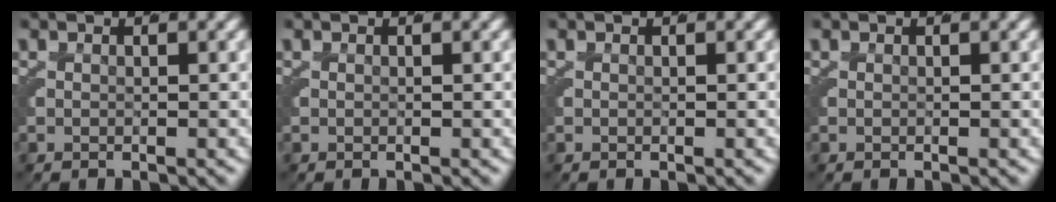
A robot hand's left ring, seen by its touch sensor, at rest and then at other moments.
{"total": 0.0}
{"total": 0.0}
{"total": 0.0}